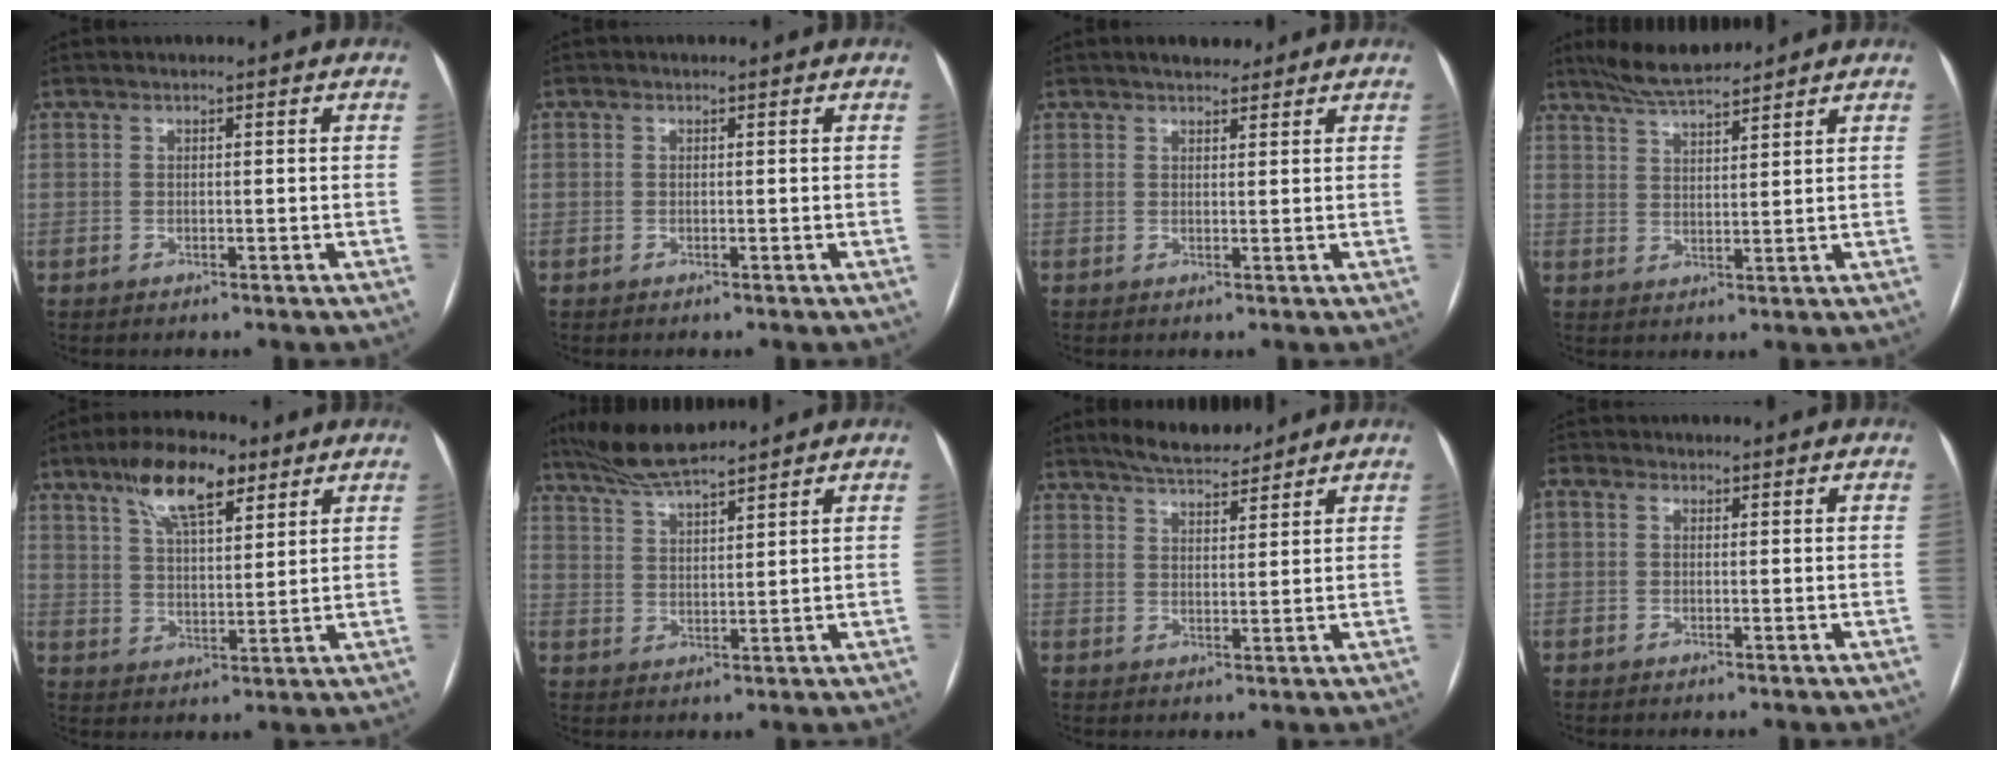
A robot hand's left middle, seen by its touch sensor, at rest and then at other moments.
{"total": 0.0}
{"total": 3.9, "force": [3.2, 1.5, 1.7], "torque": [-0.026, 0.013, 0.050]}
{"total": 7.9, "force": [7.1, 0.6, 3.4], "torque": [-0.065, 0.017, 0.129]}
{"total": 10.6, "force": [6.5, 3.6, 7.5], "torque": [-0.138, 0.017, 0.115]}
{"total": 8.4, "force": [7.6, 0.2, 3.6], "torque": [-0.071, 0.019, 0.142]}
{"total": 6.8, "force": [6.2, 1.3, 2.5], "torque": [-0.045, 0.012, 0.107]}
{"total": 1.5, "force": [0.3, 1.1, 0.9], "torque": [-0.024, 0.012, 0.003]}